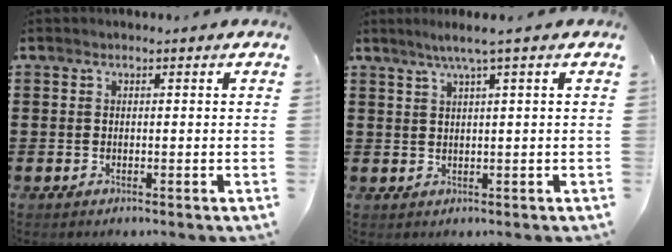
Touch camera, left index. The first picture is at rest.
{"total": 2.6, "force": [1.3, -0.4, 2.2], "torque": [-0.044, -0.003, 0.022]}